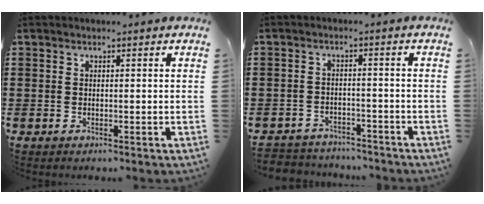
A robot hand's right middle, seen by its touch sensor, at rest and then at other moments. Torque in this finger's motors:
{"motor_torque": [0.29, -0.19, 0.13, 0.02]}